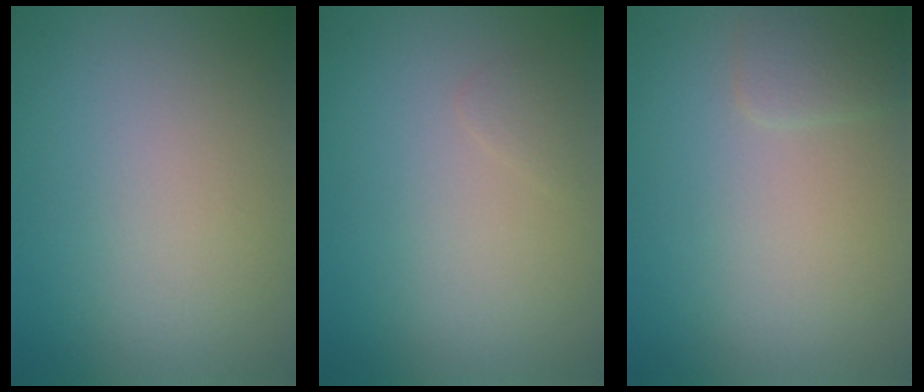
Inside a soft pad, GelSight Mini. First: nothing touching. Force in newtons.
{"total": 0.6, "press": 0.6, "slide": 0.0}
{"total": 1.5, "press": 1.5, "slide": 0.1}